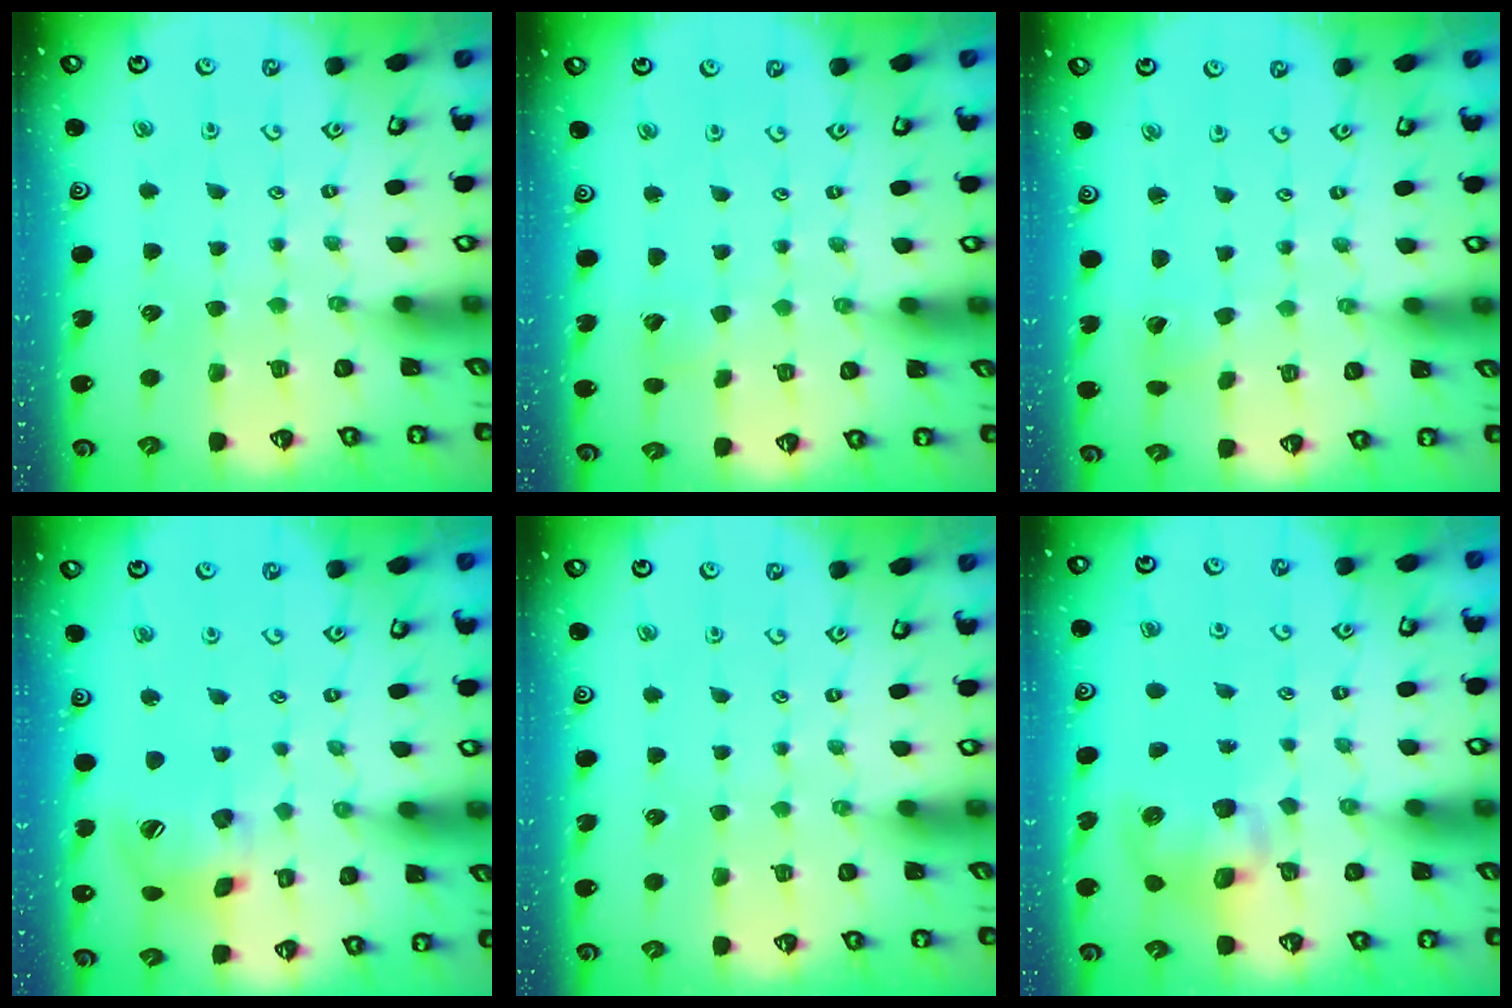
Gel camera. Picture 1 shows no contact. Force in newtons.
{"total": 2.4, "press": 2.4, "slide": 0.2}
{"total": 2.0, "press": 2.0, "slide": 0.1}
{"total": 14.9, "press": 14.7, "slide": 2.5}
{"total": 0.0}
{"total": 9.0, "press": 8.9, "slide": 1.3}